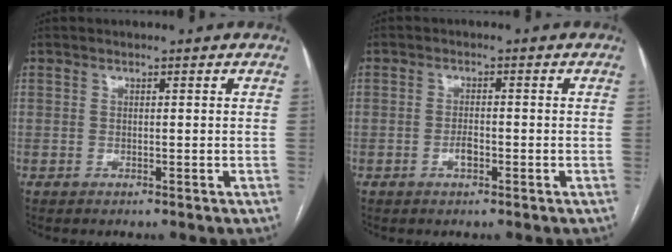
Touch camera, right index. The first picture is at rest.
{"total": 2.1, "force": [-0.9, 0.9, 1.7], "torque": [-0.033, 0.003, -0.016]}